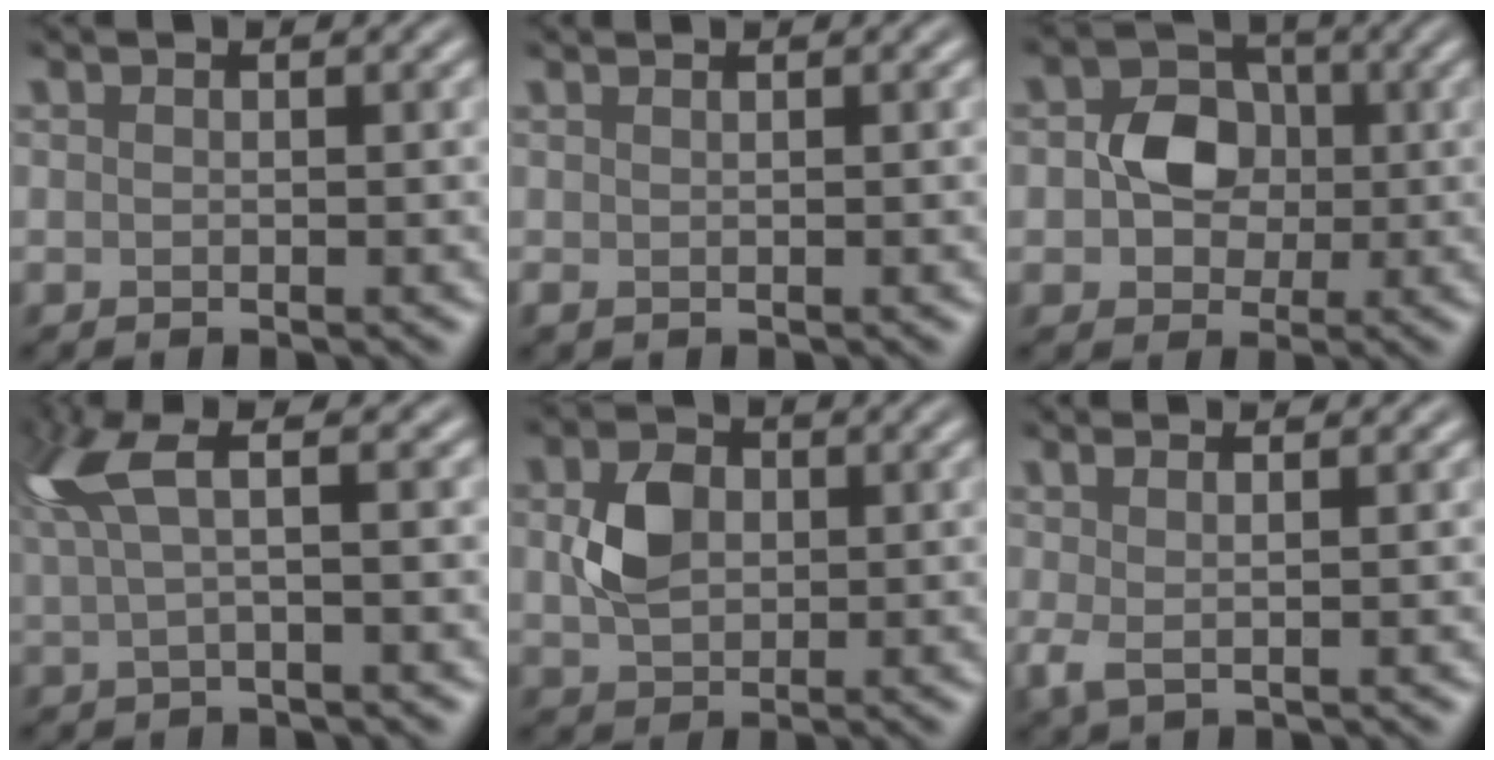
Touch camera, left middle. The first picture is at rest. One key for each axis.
{"total": 0.7, "fx": 0.3, "fy": 0.4, "fz": 0.5, "tx": -0.013, "ty": 0.007, "tz": 0.008}
{"total": 4.7, "fx": 0.1, "fy": 3.8, "fz": 2.8, "tx": -0.050, "ty": 0.006, "tz": -0.004}
{"total": 4.4, "fx": 1.6, "fy": 1.0, "fz": 4.0, "tx": -0.093, "ty": 0.013, "tz": 0.032}
{"total": 4.1, "fx": 0.6, "fy": 3.0, "fz": 2.7, "tx": -0.068, "ty": 0.005, "tz": 0.011}
{"total": 2.4, "fx": 0.9, "fy": 0.6, "fz": 2.1, "tx": -0.053, "ty": 0.007, "tz": 0.014}